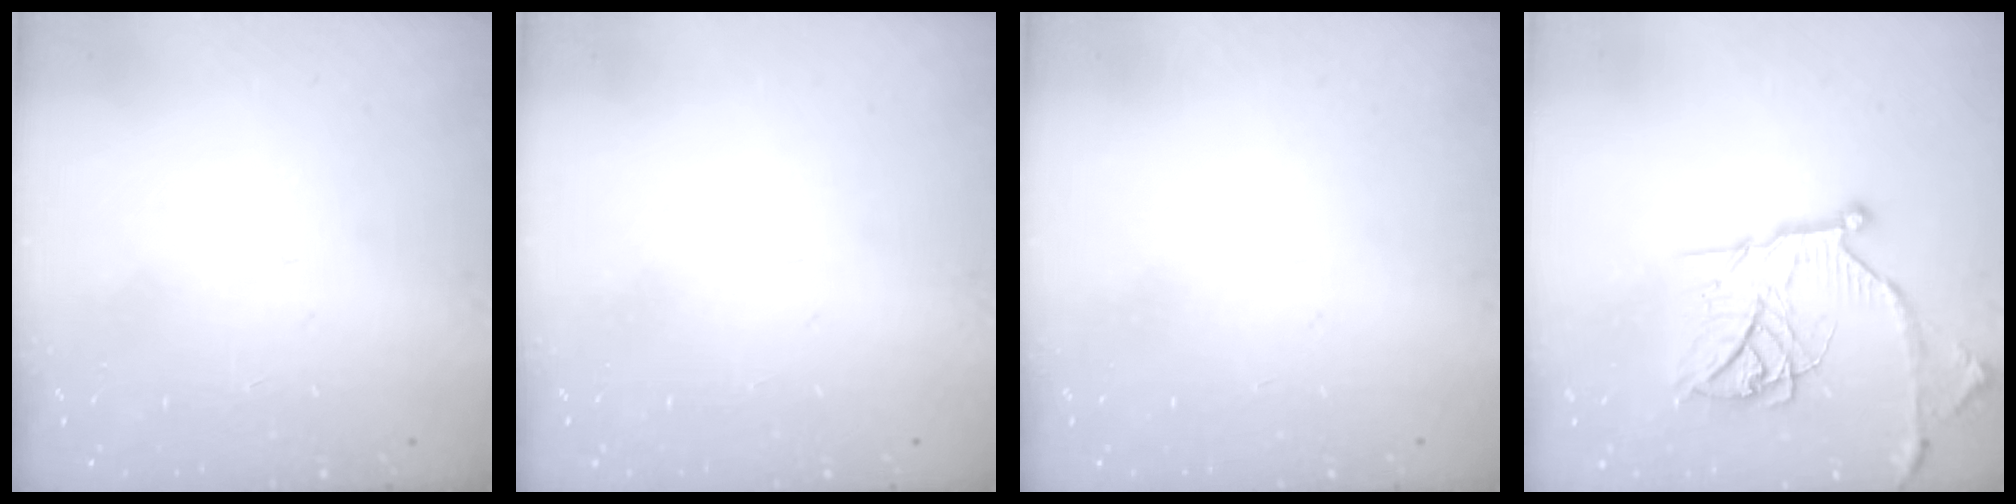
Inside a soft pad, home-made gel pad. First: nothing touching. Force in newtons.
{"total": 0.0}
{"total": 0.0}
{"total": 19.1, "press": 19.0, "slide": 1.7}